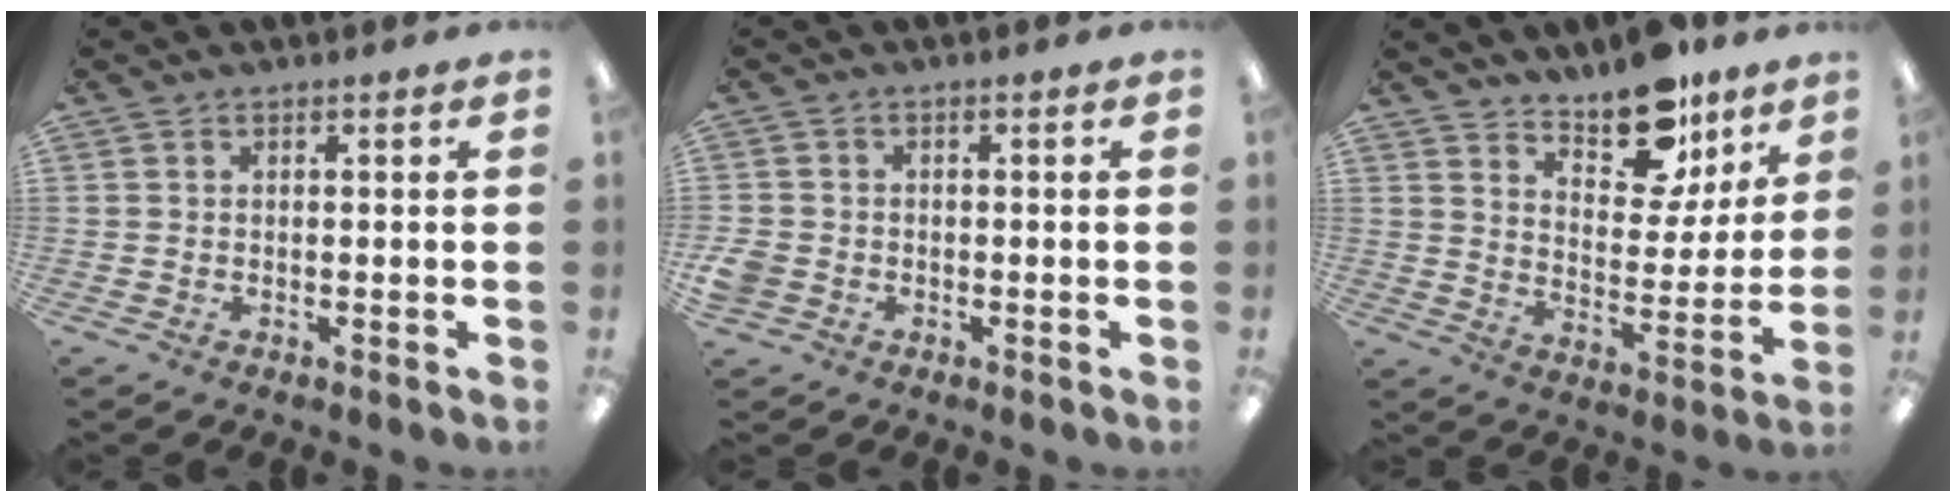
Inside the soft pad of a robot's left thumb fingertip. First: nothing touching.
{"total": 3.0, "force": [-1.1, 2.6, 1.1], "torque": [-0.022, 0.005, -0.021]}
{"total": 13.5, "force": [10.8, 6.1, 5.3], "torque": [-0.071, -0.073, 0.196]}